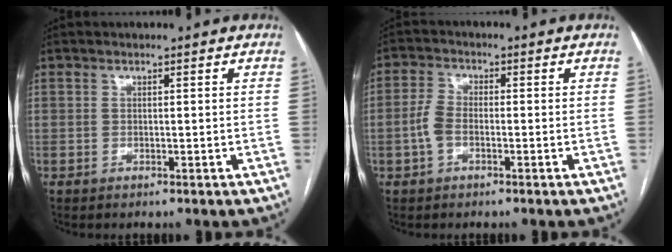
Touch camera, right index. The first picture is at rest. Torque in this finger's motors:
{"motor_torque": [0.64, -0.20, 0.24, 0.06]}